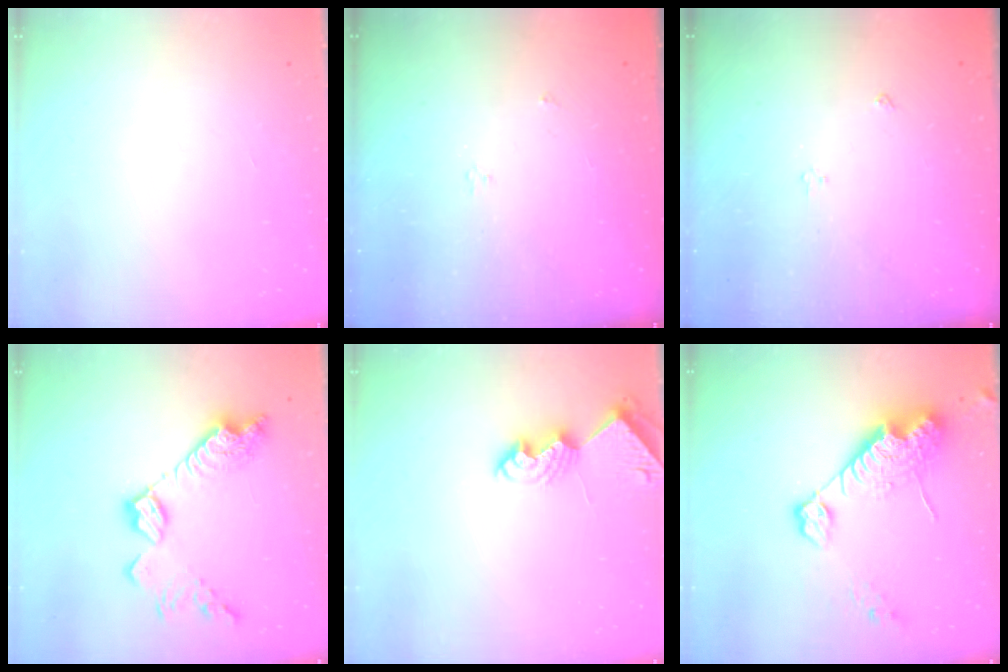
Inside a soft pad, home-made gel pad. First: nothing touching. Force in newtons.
{"total": 3.0, "press": 3.0, "slide": 0.5}
{"total": 3.0, "press": 2.9, "slide": 0.5}
{"total": 17.2, "press": 17.1, "slide": 1.2}
{"total": 7.7, "press": 7.6, "slide": 0.6}
{"total": 15.4, "press": 15.4, "slide": 1.4}